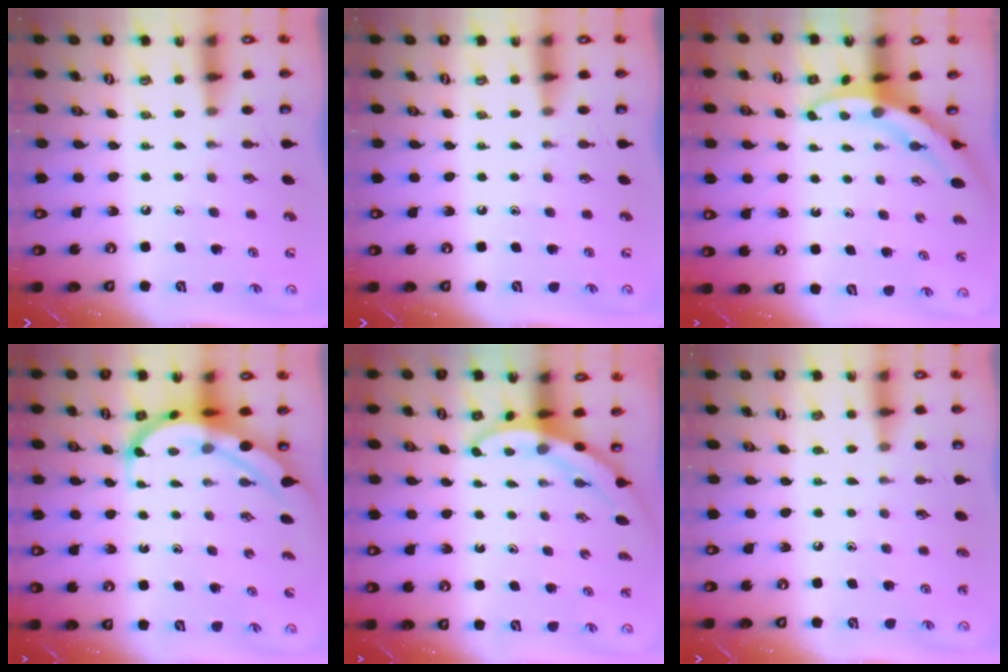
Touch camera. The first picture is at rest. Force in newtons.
{"total": 0.0}
{"total": 3.3, "press": 3.3, "slide": 0.3}
{"total": 8.2, "press": 8.1, "slide": 1.0}
{"total": 3.1, "press": 3.1, "slide": 0.2}
{"total": 4.2, "press": 4.1, "slide": 0.9}